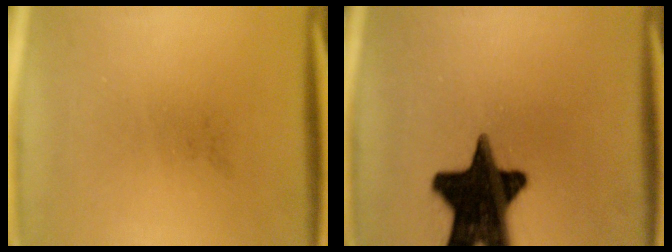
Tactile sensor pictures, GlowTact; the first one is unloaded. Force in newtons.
{"total": 19.6}